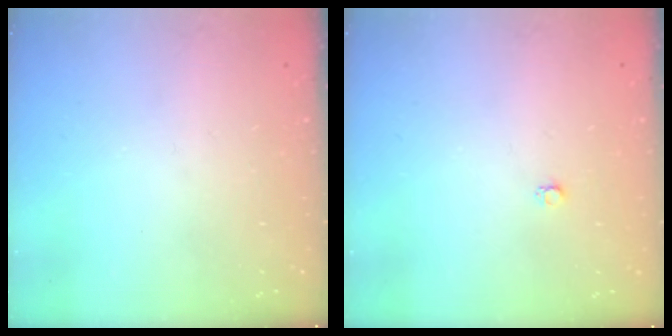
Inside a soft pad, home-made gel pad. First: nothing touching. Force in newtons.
{"total": 2.2, "press": 2.2, "slide": 0.3}